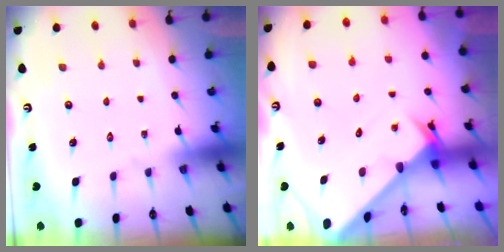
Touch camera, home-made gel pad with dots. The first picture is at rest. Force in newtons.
{"total": 2.7, "press": 2.7, "slide": 0.1}